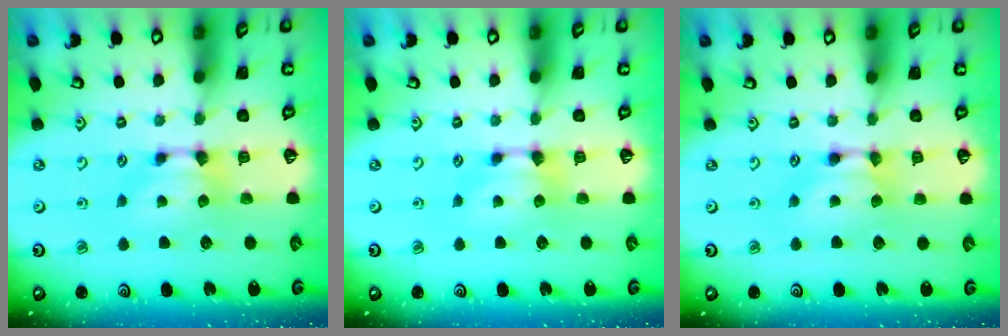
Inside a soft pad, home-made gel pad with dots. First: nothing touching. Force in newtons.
{"total": 0.0}
{"total": 1.6, "press": 1.6, "slide": 0.2}